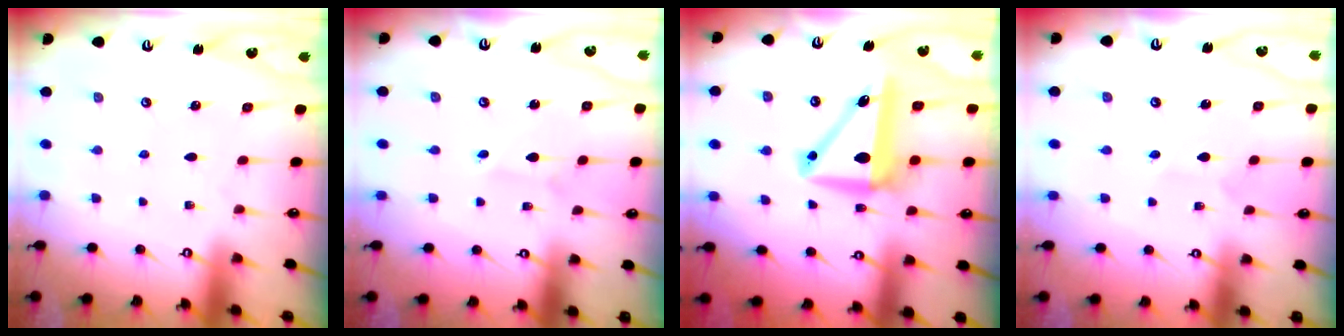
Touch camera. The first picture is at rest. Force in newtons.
{"total": 1.4, "press": 1.4, "slide": 0.1}
{"total": 9.2, "press": 8.9, "slide": 2.3}
{"total": 3.3, "press": 3.2, "slide": 0.5}